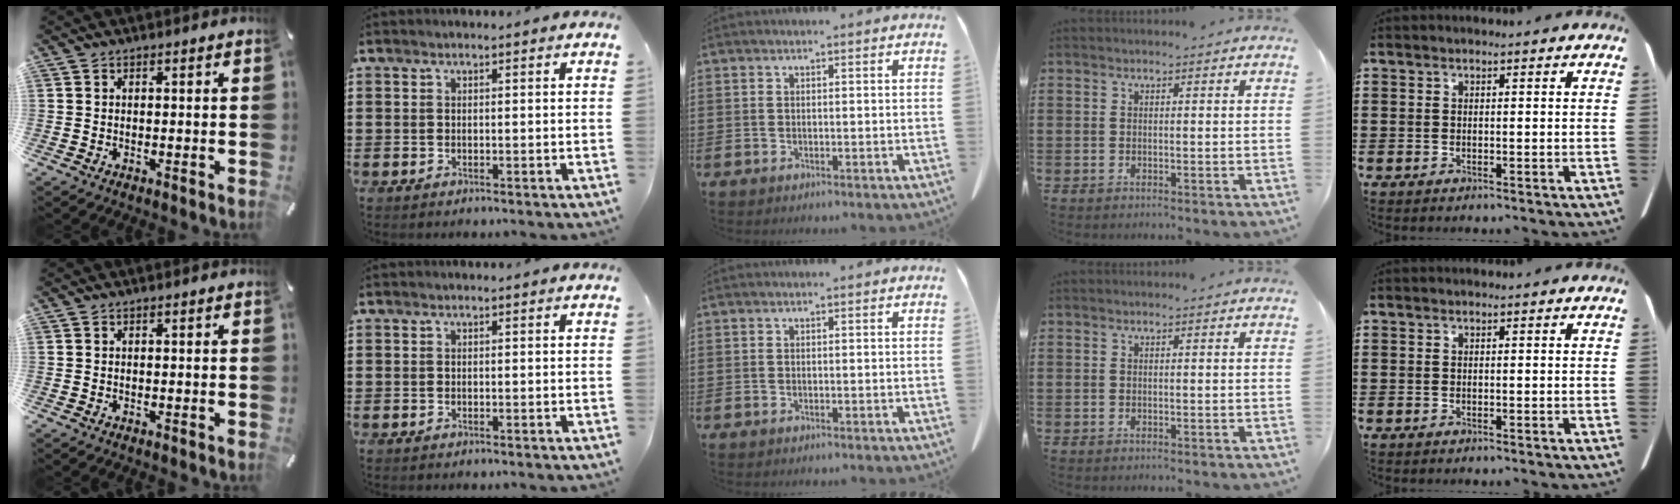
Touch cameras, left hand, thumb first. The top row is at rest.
{}